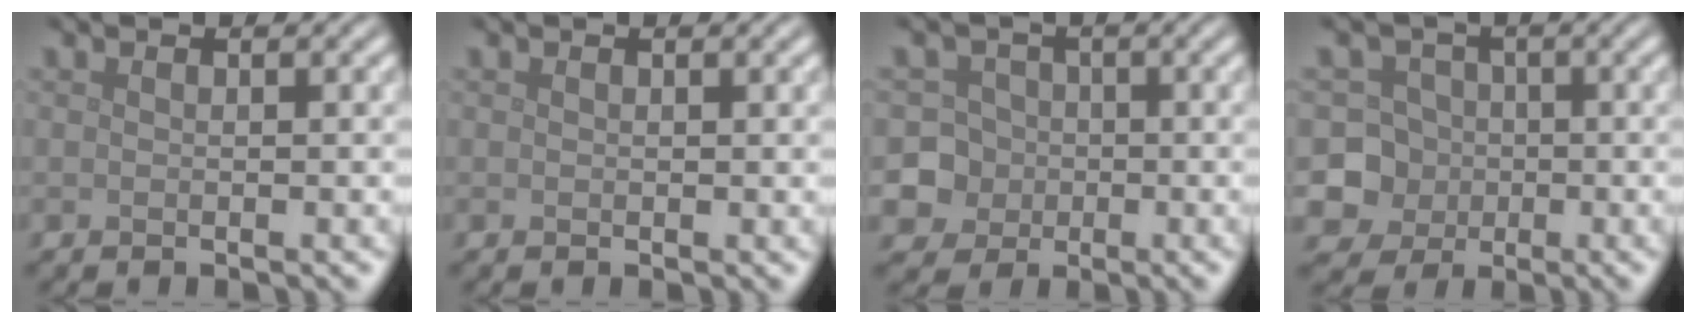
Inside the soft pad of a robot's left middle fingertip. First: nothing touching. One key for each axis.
{"total": 0.0}
{"total": 5.9, "fx": -2.1, "fy": 5.4, "fz": 0.9, "tx": 0.002, "ty": -0.001, "tz": -0.057}
{"total": 5.1, "fx": -1.4, "fy": 4.8, "fz": 1.1, "tx": 0.005, "ty": 0.007, "tz": -0.045}